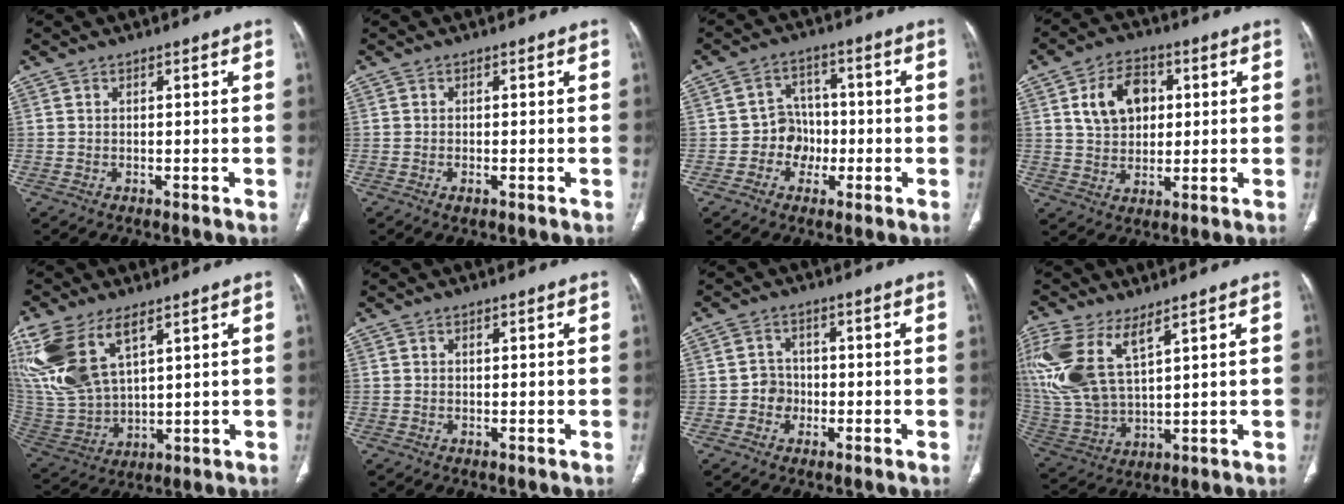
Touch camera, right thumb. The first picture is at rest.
{"total": 1.1, "force": [-0.5, 0.5, 0.9], "torque": [-0.017, -0.002, -0.009]}
{"total": 5.9, "force": [-1.6, 5.4, 2.0], "torque": [0.009, 0.019, -0.034]}
{"total": 10.4, "force": [2.8, 7.5, 6.7], "torque": [-0.088, 0.000, 0.049]}
{"total": 19.3, "force": [9.6, 9.6, 13.8], "torque": [-0.310, -0.027, 0.206]}
{"total": 0.5, "force": [0.2, 0.3, 0.3], "torque": [-0.006, -0.001, 0.004]}
{"total": 3.5, "force": [-0.9, 3.2, 0.9], "torque": [0.006, 0.011, -0.021]}
{"total": 17.6, "force": [8.8, 8.0, 12.9], "torque": [-0.299, -0.027, 0.194]}